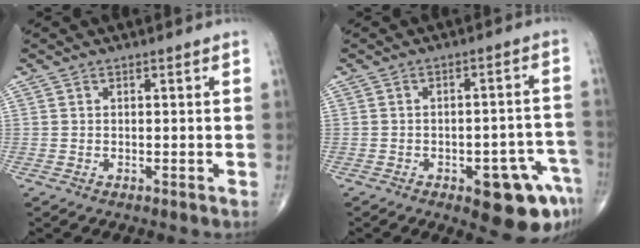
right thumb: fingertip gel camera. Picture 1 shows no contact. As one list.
[{"total": 12.5, "force": [-6.2, 4.9, 9.7], "torque": [-0.084, 0.042, -0.068]}]